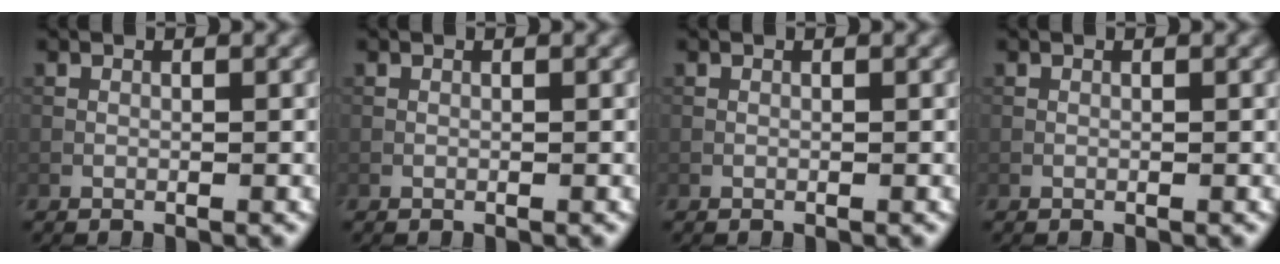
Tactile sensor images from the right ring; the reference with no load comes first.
{"total": 0.0}
{"total": 0.0}
{"total": 0.0}